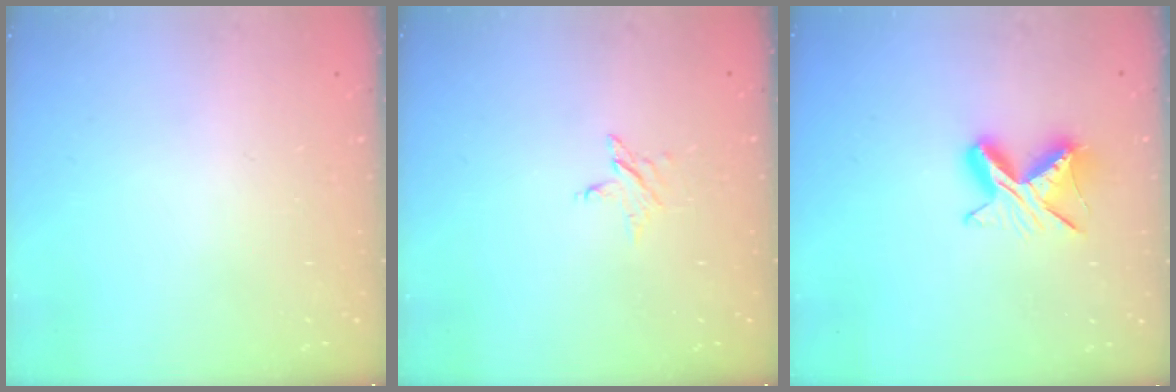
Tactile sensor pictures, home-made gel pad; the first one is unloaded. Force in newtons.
{"total": 2.8, "press": 2.8, "slide": 0.3}
{"total": 9.2, "press": 9.2, "slide": 1.0}